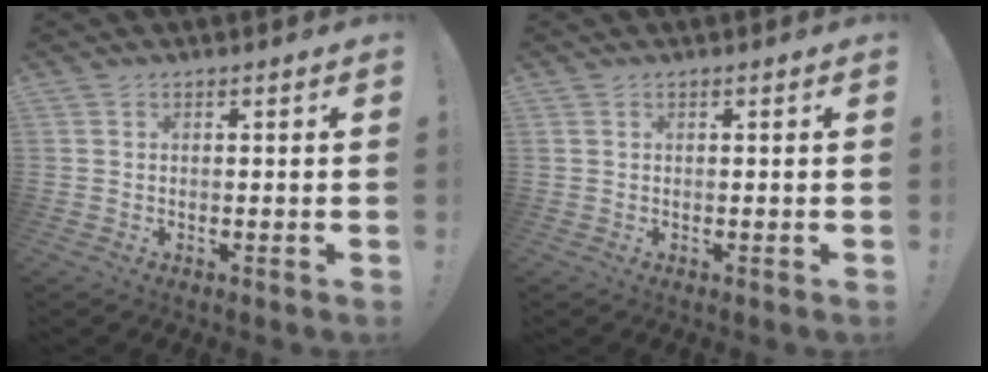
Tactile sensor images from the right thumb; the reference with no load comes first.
{"total": 0.0}